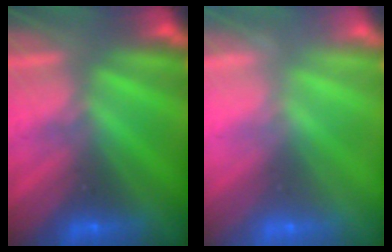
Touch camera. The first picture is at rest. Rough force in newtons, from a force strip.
{"total": 2.4}